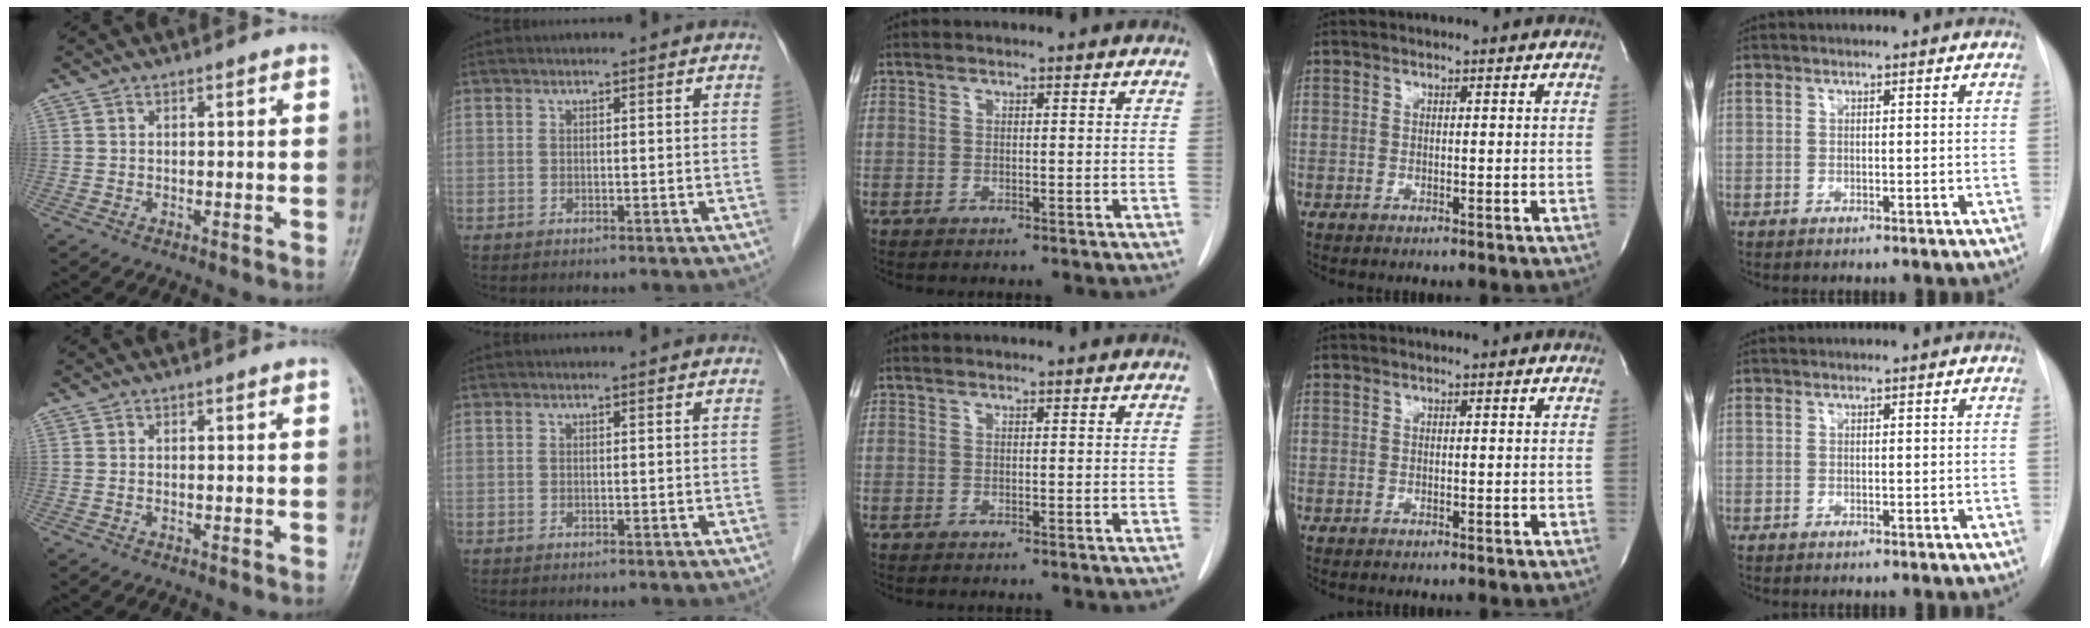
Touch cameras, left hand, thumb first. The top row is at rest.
{}